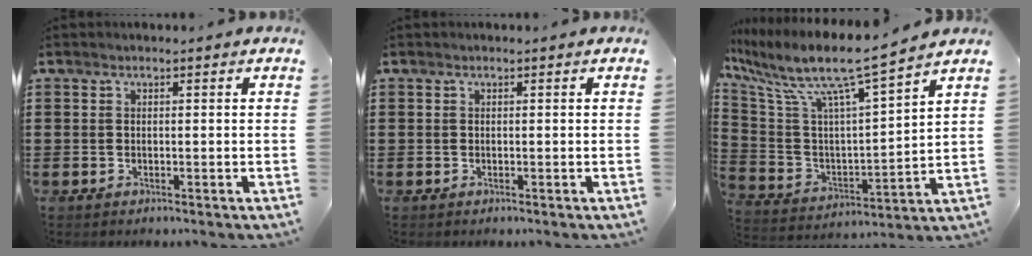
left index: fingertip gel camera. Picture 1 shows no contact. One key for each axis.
{"total": 0.0}
{"total": 10.3, "fx": 8.3, "fy": 0.5, "fz": 6.1, "tx": -0.152, "ty": -0.063, "tz": 0.132}